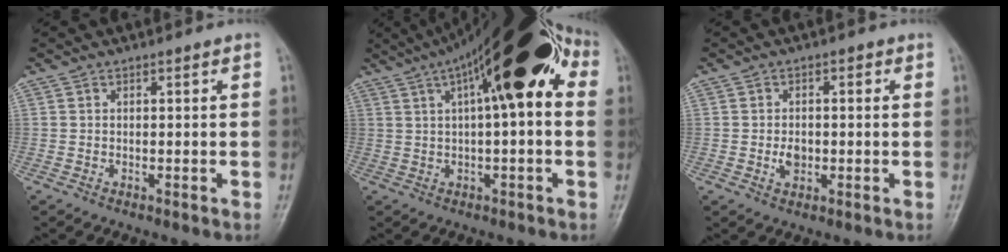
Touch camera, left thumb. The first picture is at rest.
{"total": 21.3, "force": [6.3, 7.3, 19.0], "torque": [-0.276, 0.045, 0.088]}
{"total": 3.5, "force": [-0.5, 2.7, 2.2], "torque": [-0.023, 0.002, -0.011]}